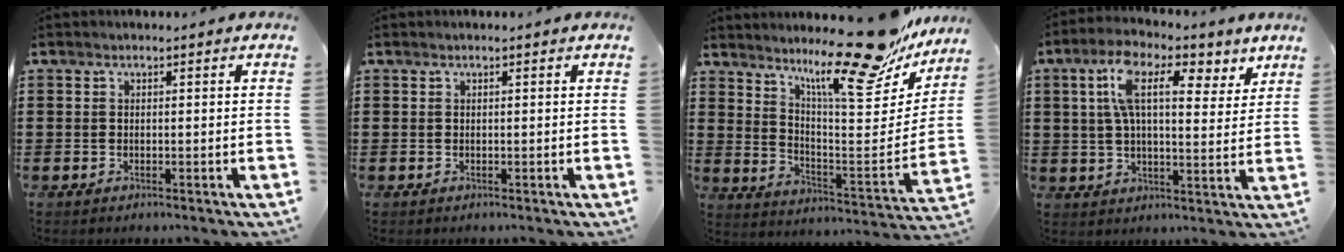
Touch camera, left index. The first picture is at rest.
{"total": 0.0}
{"total": 15.8, "force": [13.1, 2.3, 8.5], "torque": [-0.138, -0.091, 0.215]}
{"total": 10.5, "force": [5.4, 3.9, 8.1], "torque": [-0.159, 0.003, 0.091]}